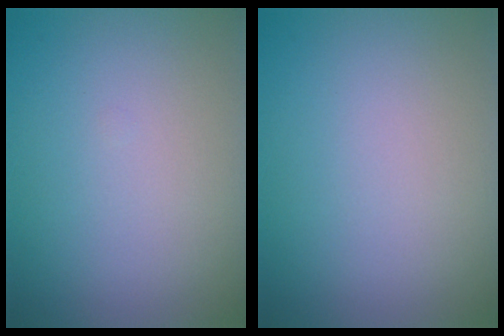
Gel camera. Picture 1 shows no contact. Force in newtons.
{"total": 0.0}